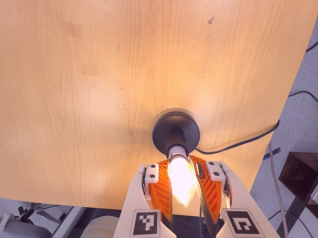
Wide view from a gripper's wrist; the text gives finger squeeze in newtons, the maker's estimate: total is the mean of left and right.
{"total": 24.9, "left": 21.5, "right": 28.3}